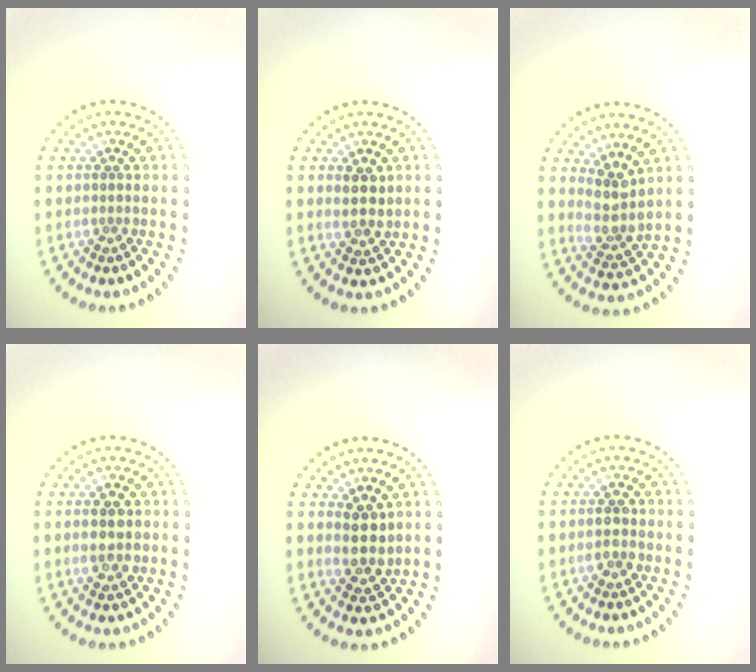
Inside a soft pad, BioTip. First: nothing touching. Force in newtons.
{"total": 2.3, "press": 2.2, "slide": 0.7}
{"total": 3.1, "press": 2.4, "slide": 1.9}
{"total": 3.3, "press": 3.3, "slide": 0.5}
{"total": 2.9, "press": 2.6, "slide": 1.3}
{"total": 1.8, "press": 1.8, "slide": 0.1}